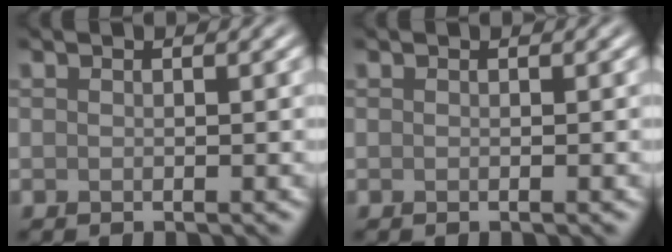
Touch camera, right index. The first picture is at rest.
{"total": 0.0}